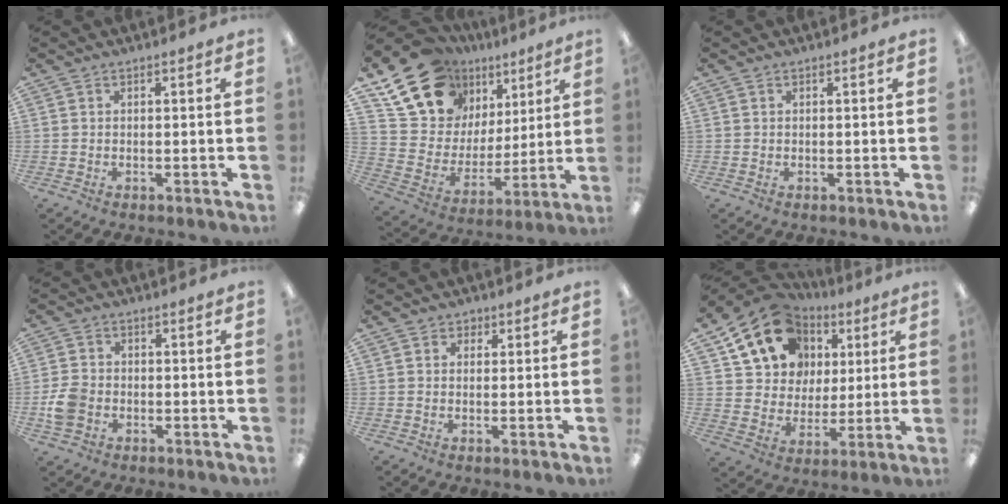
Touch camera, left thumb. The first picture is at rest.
{"total": 19.7, "force": [13.6, 12.3, 7.1], "torque": [-0.148, -0.080, 0.259]}
{"total": 0.0}
{"total": 6.2, "force": [-1.8, 4.9, 3.4], "torque": [-0.074, 0.011, -0.032]}
{"total": 1.7, "force": [0.7, 1.5, 0.3], "torque": [0.000, 0.001, 0.010]}
{"total": 17.5, "force": [9.2, 13.4, 6.7], "torque": [-0.127, -0.037, 0.179]}